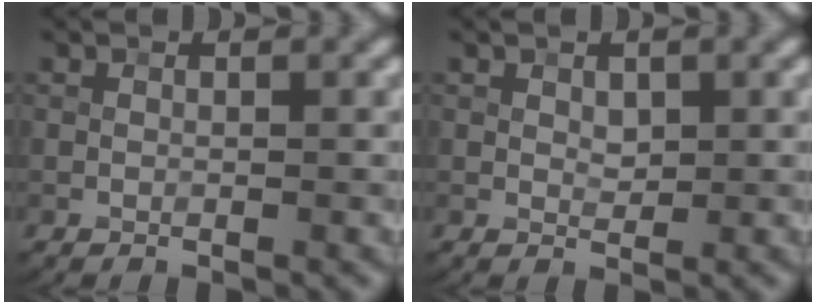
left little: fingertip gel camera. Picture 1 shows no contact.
{"total": 1.0, "force": [0.4, 0.7, 0.6], "torque": [-0.010, -0.003, 0.009]}